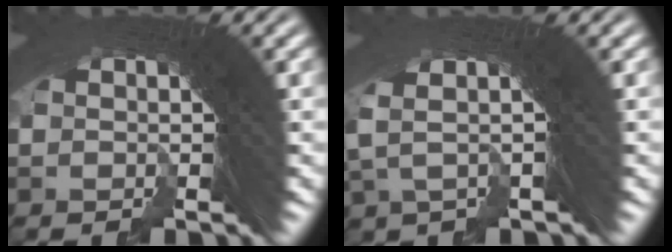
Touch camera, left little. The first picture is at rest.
{"total": 5.7, "force": [2.4, 2.3, 4.7], "torque": [-0.071, 0.028, 0.022]}